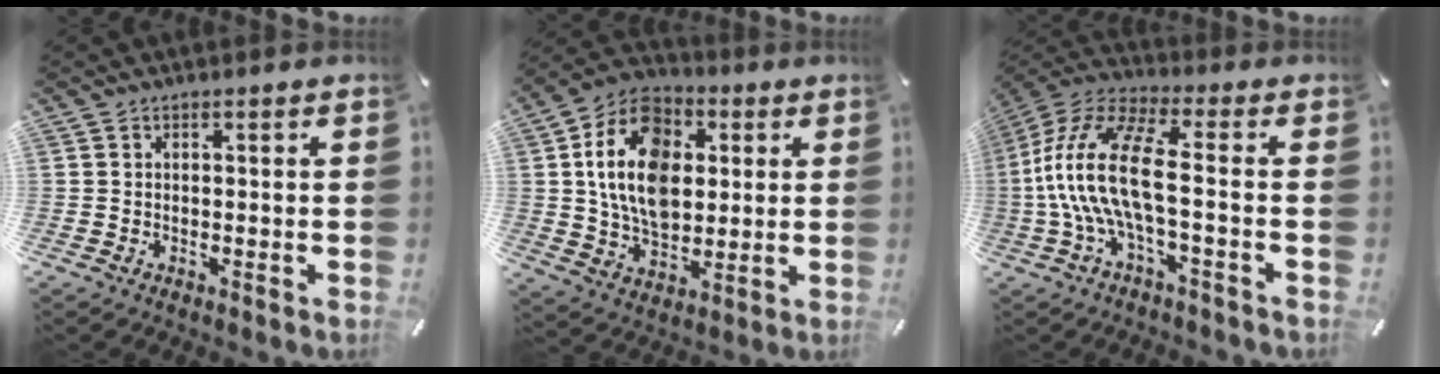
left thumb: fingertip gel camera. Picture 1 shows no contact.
{"total": 16.9, "force": [2.9, 12.5, 11.0], "torque": [-0.235, 0.008, 0.049]}
{"total": 16.4, "force": [-1.6, 5.0, 15.6], "torque": [-0.338, -0.006, -0.038]}